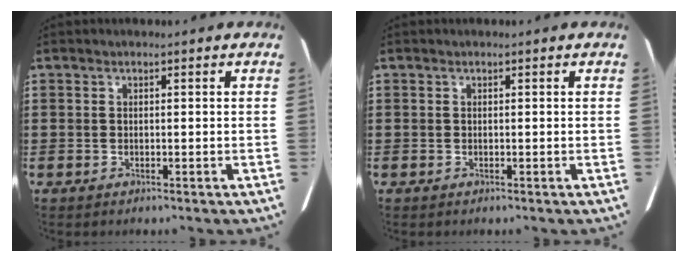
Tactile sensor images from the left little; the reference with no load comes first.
{"total": 0.0}